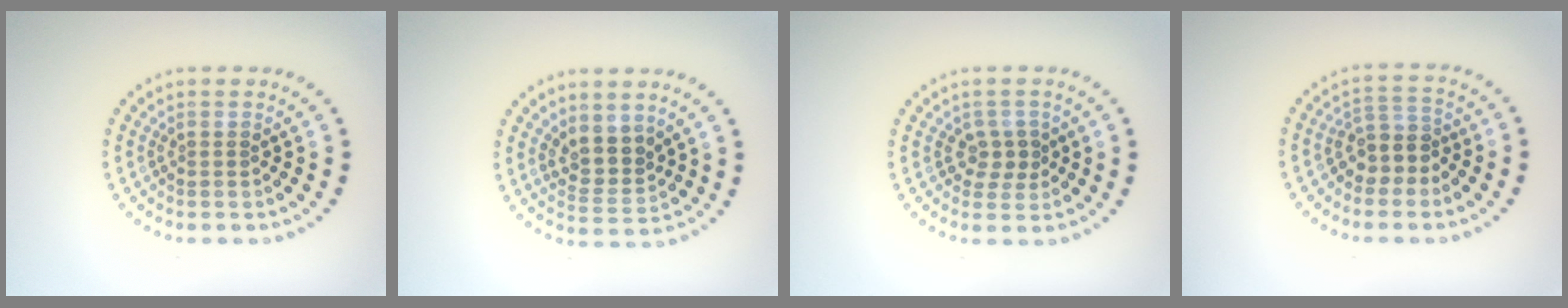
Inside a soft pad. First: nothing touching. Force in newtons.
{"total": 2.9, "press": 2.4, "slide": 1.6}
{"total": 2.0, "press": 1.8, "slide": 0.9}
{"total": 3.0, "press": 2.5, "slide": 1.7}